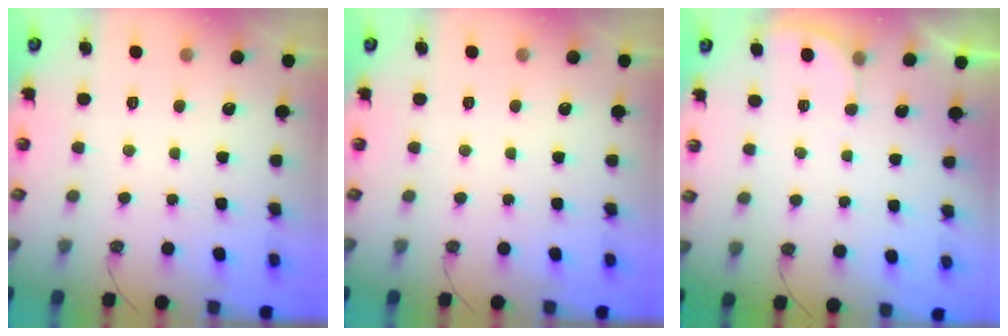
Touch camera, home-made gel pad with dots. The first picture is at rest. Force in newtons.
{"total": 0.0}
{"total": 1.9, "press": 1.9, "slide": 0.1}